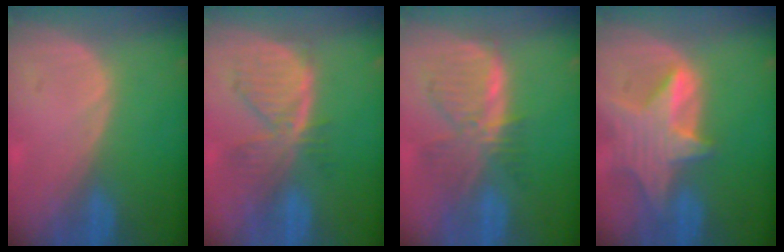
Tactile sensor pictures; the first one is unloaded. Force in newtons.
{"total": 7.9, "press": 6.9, "slide": 3.9}
{"total": 8.3, "press": 7.2, "slide": 4.0}
{"total": 8.4, "press": 7.6, "slide": 3.6}